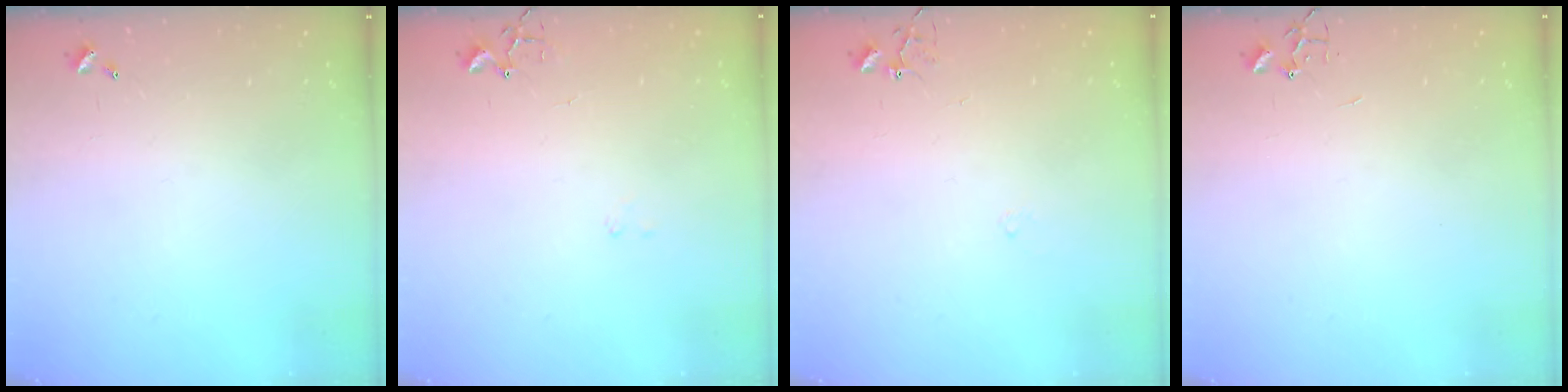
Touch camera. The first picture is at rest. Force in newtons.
{"total": 8.6, "press": 8.5, "slide": 0.7}
{"total": 6.8, "press": 6.8, "slide": 0.5}
{"total": 0.0}